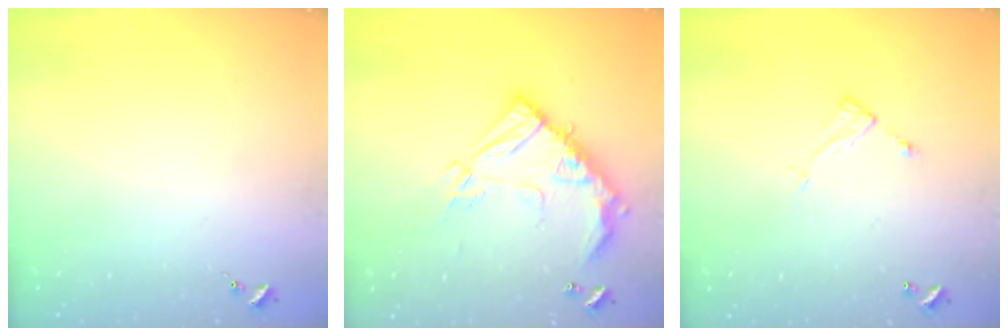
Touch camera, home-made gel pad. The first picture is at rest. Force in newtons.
{"total": 19.4, "press": 19.2, "slide": 2.1}
{"total": 5.0, "press": 5.0, "slide": 0.2}